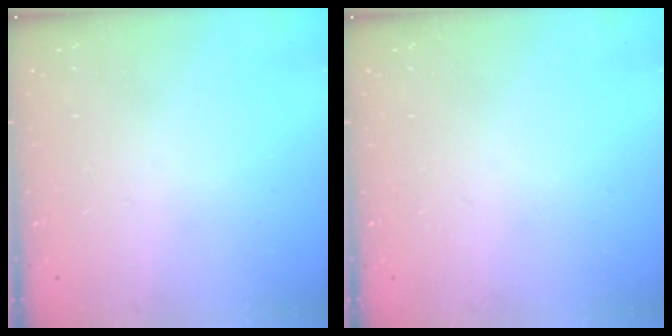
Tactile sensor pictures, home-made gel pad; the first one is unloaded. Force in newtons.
{"total": 0.0}